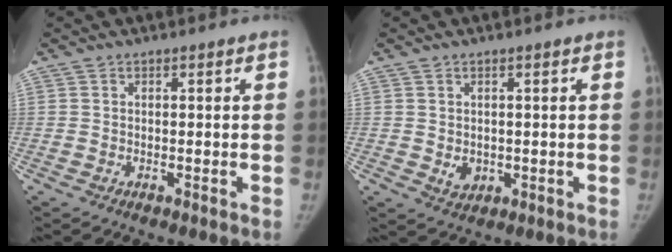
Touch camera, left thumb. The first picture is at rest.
{"total": 2.8, "force": [-0.1, 2.3, 1.6], "torque": [-0.017, -0.003, 0.010]}